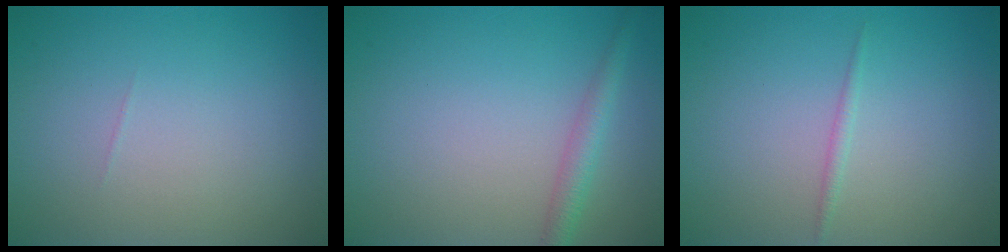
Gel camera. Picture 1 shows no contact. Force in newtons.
{"total": 2.2, "press": 2.2, "slide": 0.1}
{"total": 0.7, "press": 0.7, "slide": 0.0}